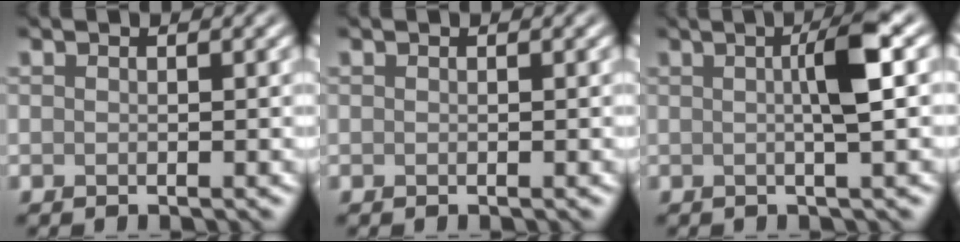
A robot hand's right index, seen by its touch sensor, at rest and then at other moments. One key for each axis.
{"total": 0.0}
{"total": 4.2, "fx": 0.6, "fy": 0.4, "fz": 4.2, "tx": -0.062, "ty": 0.009, "tz": 0.007}